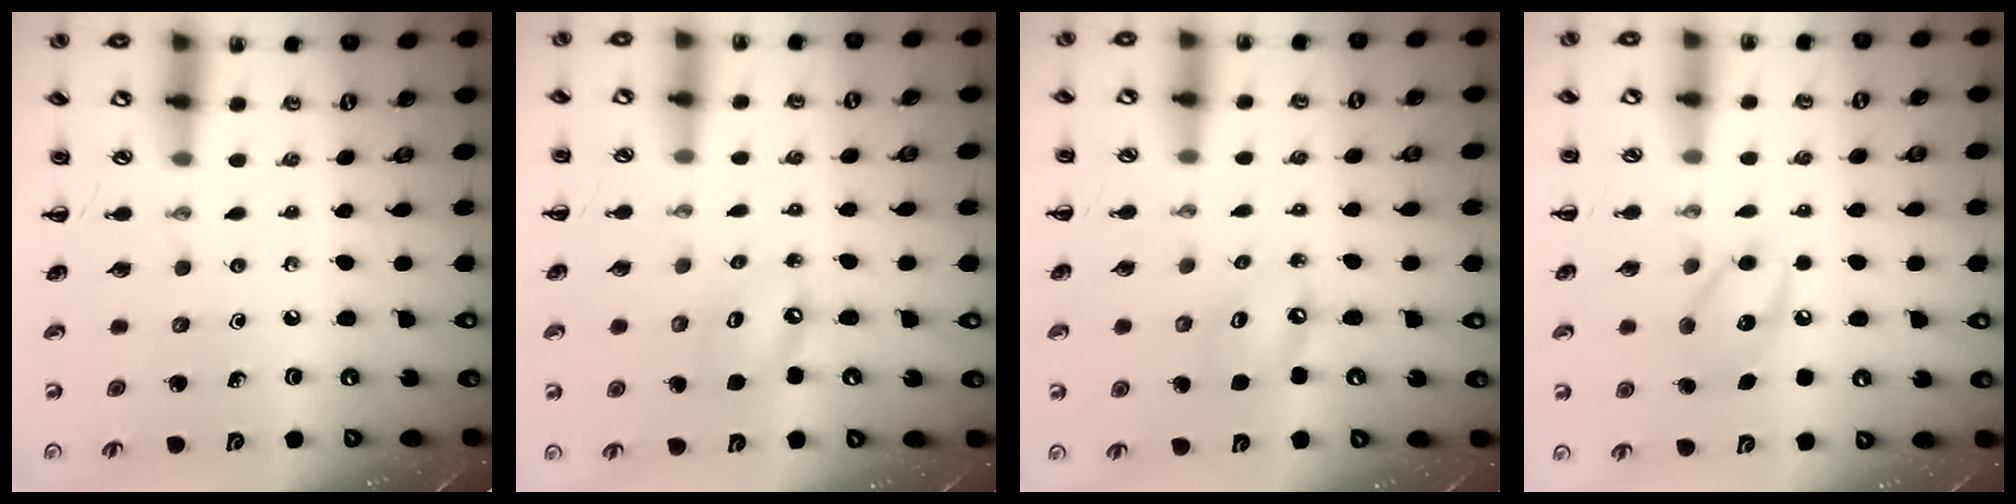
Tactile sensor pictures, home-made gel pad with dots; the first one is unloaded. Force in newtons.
{"total": 7.2, "press": 7.0, "slide": 1.6}
{"total": 6.6, "press": 6.5, "slide": 1.2}
{"total": 9.7, "press": 9.7, "slide": 0.7}